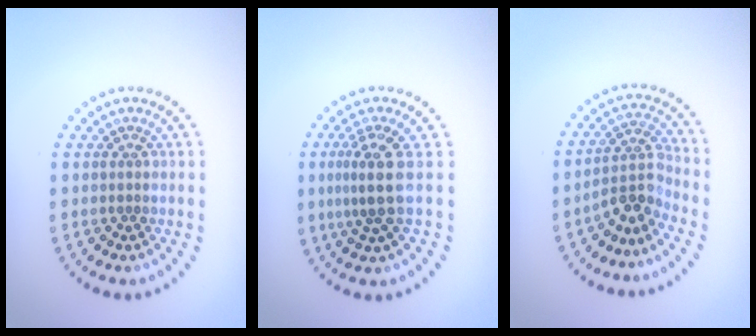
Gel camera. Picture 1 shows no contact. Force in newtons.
{"total": 3.2, "press": 2.4, "slide": 2.2}
{"total": 3.3, "press": 2.3, "slide": 2.3}